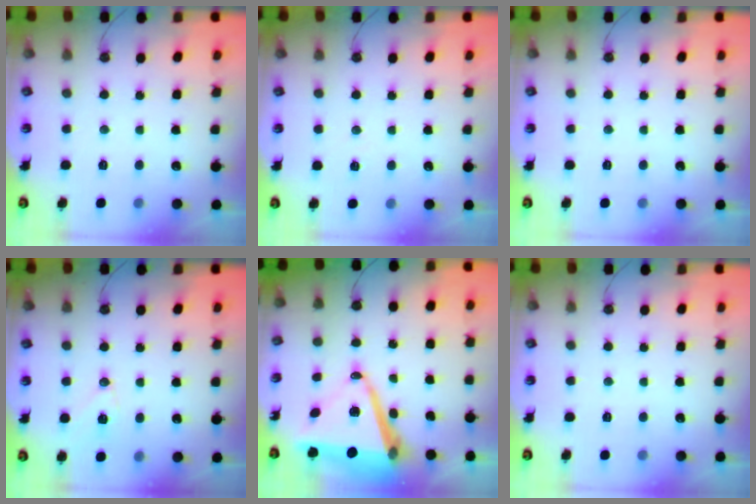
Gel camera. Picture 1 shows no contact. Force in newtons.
{"total": 5.3, "press": 3.1, "slide": 4.3}
{"total": 0.0}
{"total": 9.3, "press": 9.1, "slide": 1.9}
{"total": 16.1, "press": 15.7, "slide": 3.9}
{"total": 0.0}